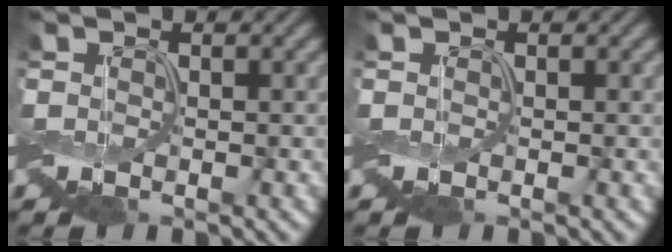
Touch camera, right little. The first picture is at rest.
{"total": 0.0}